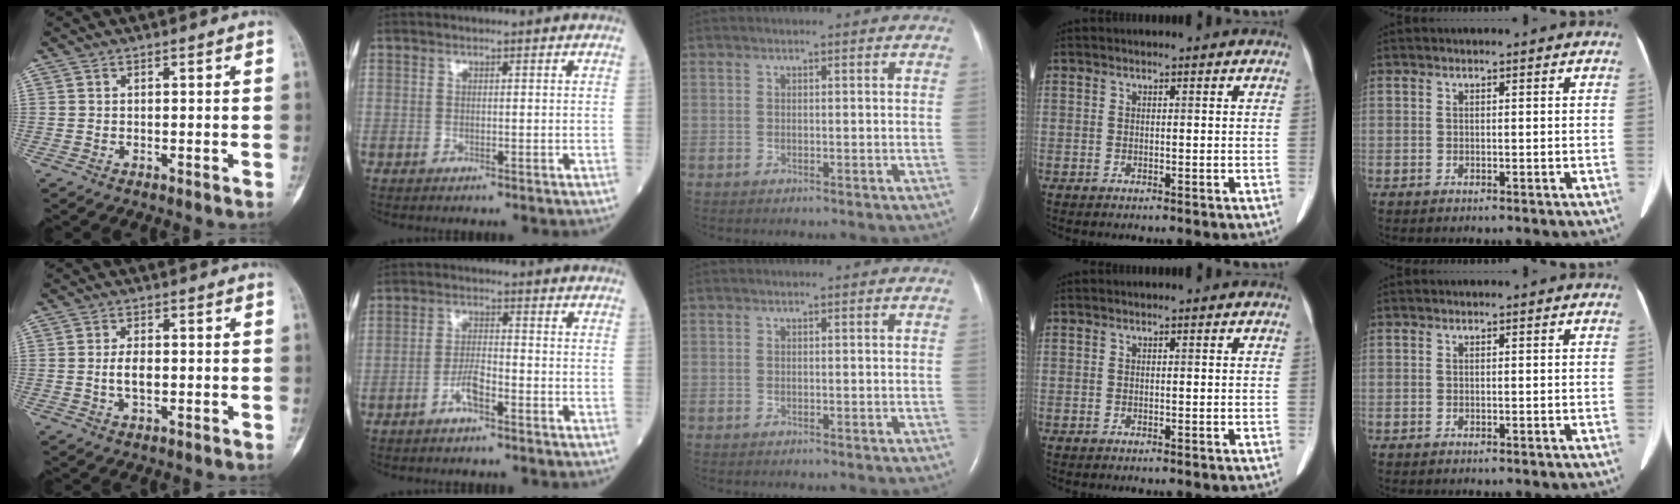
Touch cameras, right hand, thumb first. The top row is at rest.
{"thumb": {"total": 3.7, "force": [-0.4, 1.9, 3.2], "torque": [-0.052, 0.002, -0.008]}, "index": {"total": 3.7, "force": [-2.2, 0.7, 3.0], "torque": [-0.056, 0.005, -0.043]}}